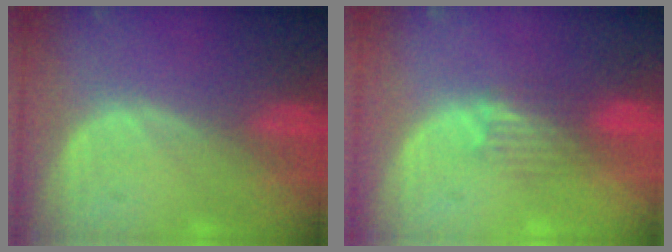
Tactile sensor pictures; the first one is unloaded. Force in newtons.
{"total": 3.3, "press": 3.2, "slide": 0.8}